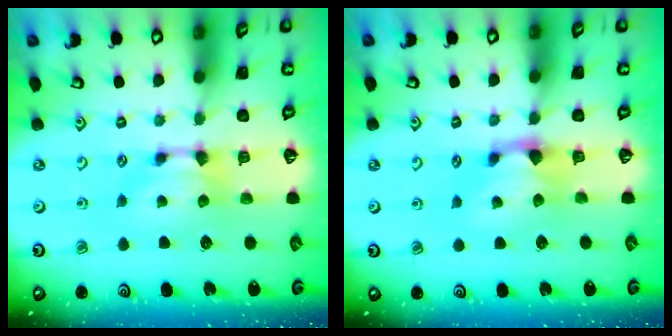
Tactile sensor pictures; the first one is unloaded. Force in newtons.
{"total": 1.3, "press": 0.4, "slide": 1.2}